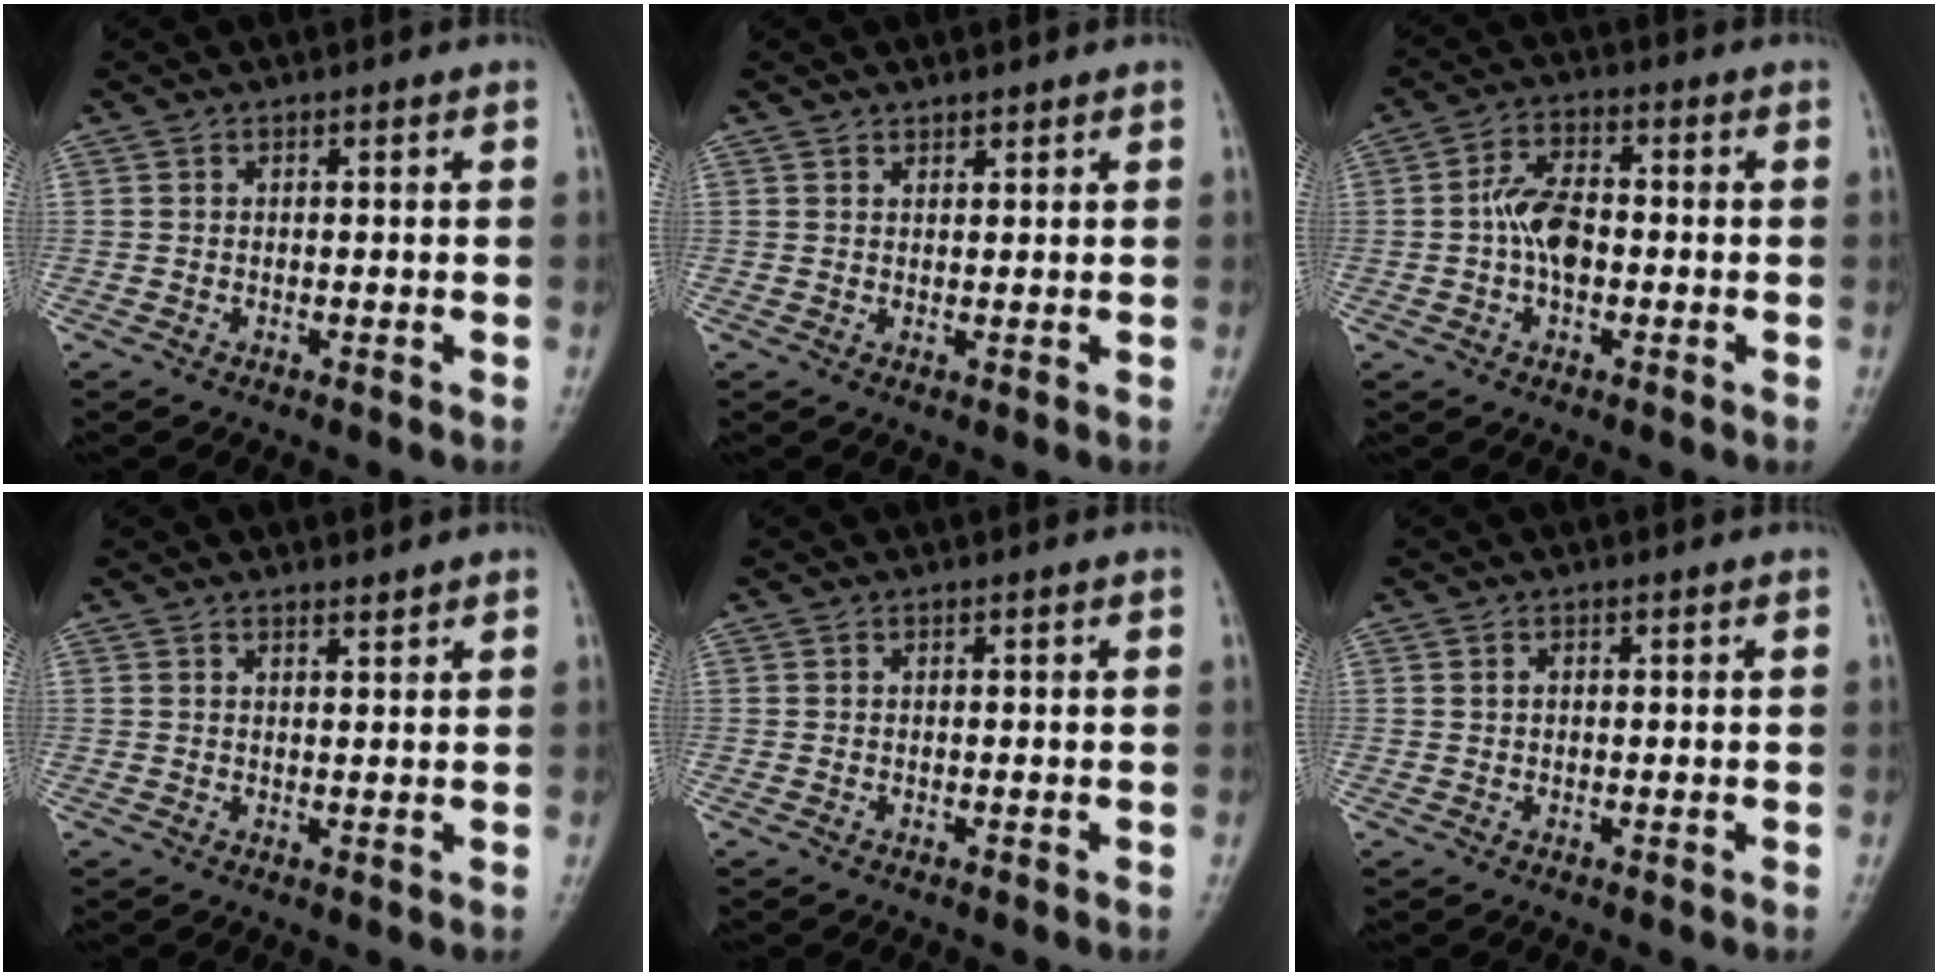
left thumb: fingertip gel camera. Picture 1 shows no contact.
{"total": 1.3, "force": [1.2, 0.5, 0.3], "torque": [0.005, -0.007, 0.016]}
{"total": 7.1, "force": [-0.6, 4.1, 5.7], "torque": [-0.100, 0.017, -0.020]}
{"total": 1.4, "force": [1.2, 0.3, 0.5], "torque": [-0.004, -0.011, 0.021]}
{"total": 0.0}
{"total": 0.7, "force": [0.2, 0.5, 0.4], "torque": [-0.006, 0.000, 0.005]}